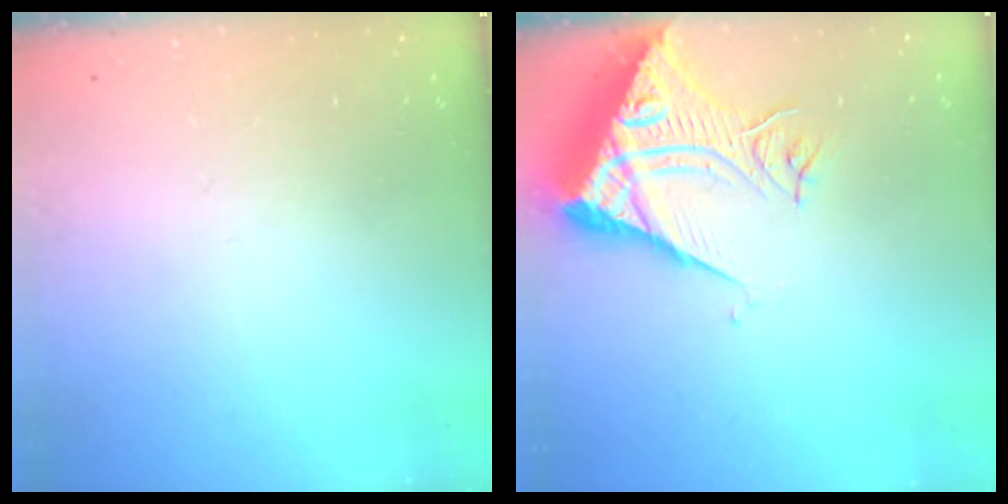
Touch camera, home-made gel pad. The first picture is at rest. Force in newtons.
{"total": 11.1, "press": 11.0, "slide": 1.3}